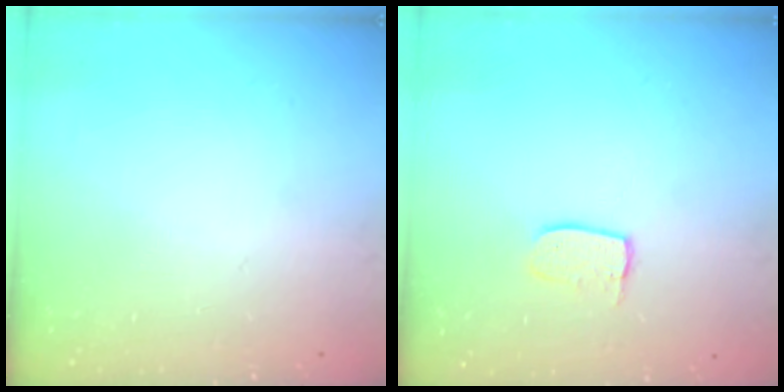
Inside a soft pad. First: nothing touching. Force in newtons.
{"total": 6.0, "press": 6.0, "slide": 0.3}